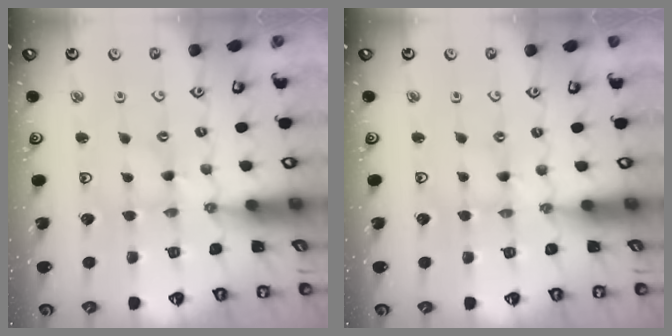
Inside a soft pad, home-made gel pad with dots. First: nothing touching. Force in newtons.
{"total": 0.0}